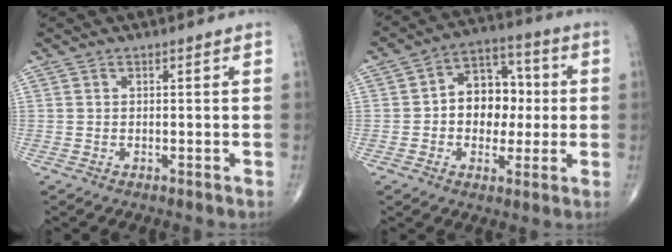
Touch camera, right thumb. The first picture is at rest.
{"total": 12.0, "force": [0.1, 8.9, 8.0], "torque": [-0.071, 0.030, -0.005]}